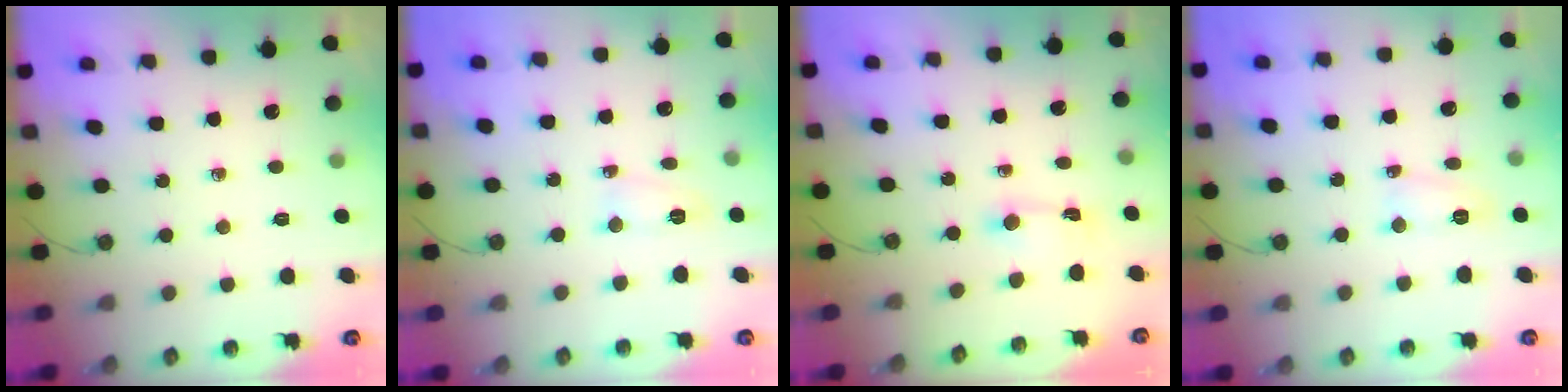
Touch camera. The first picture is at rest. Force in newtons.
{"total": 3.9, "press": 3.9, "slide": 0.4}
{"total": 1.5, "press": 1.5, "slide": 0.2}
{"total": 5.0, "press": 5.0, "slide": 0.6}